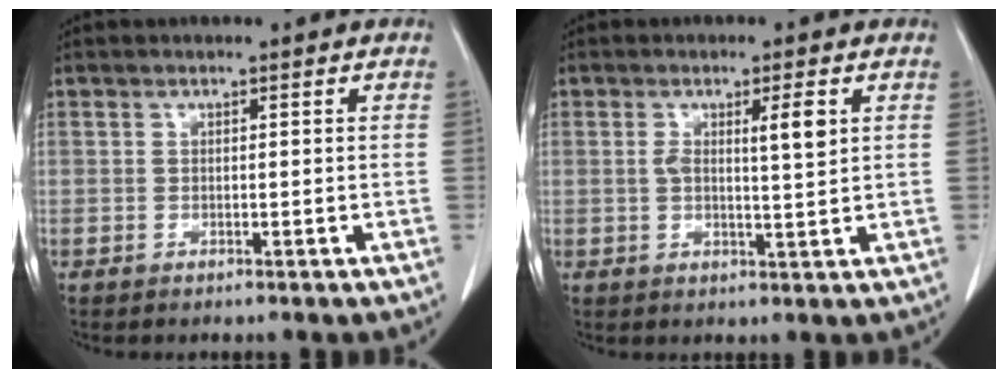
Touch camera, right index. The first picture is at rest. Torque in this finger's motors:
{"motor_torque": [0.07, 0.06, 0.16, 0.07]}